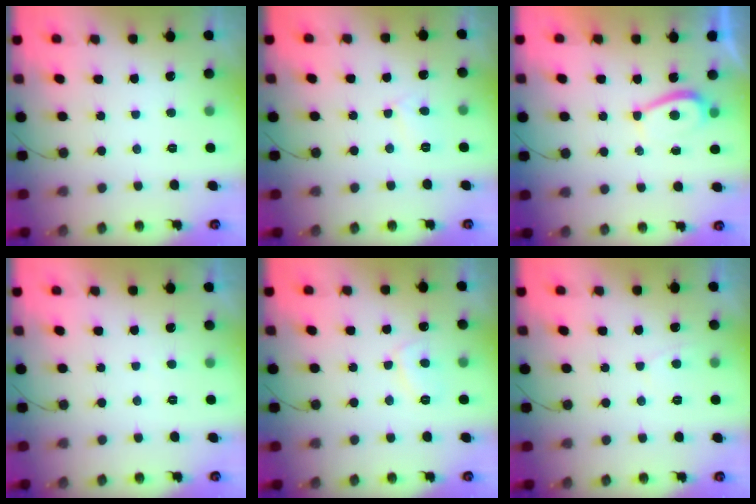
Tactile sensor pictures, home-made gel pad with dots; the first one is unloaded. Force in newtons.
{"total": 3.7, "press": 3.7, "slide": 0.3}
{"total": 2.8, "press": 2.7, "slide": 0.5}
{"total": 0.9, "press": 0.8, "slide": 0.4}
{"total": 4.2, "press": 4.2, "slide": 0.5}
{"total": 2.7, "press": 2.7, "slide": 0.3}